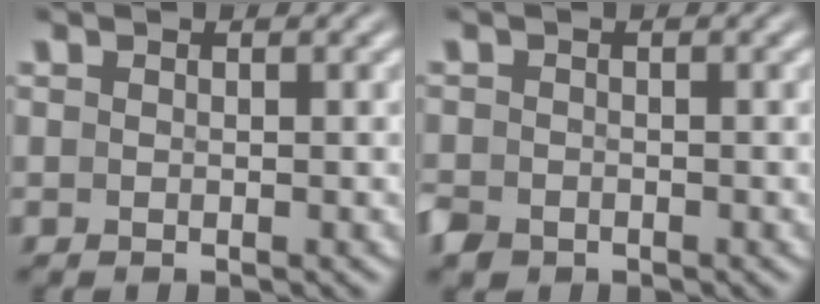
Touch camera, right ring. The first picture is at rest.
{"total": 1.9, "force": [-1.5, 1.2, 0.3], "torque": [-0.011, -0.016, -0.020]}